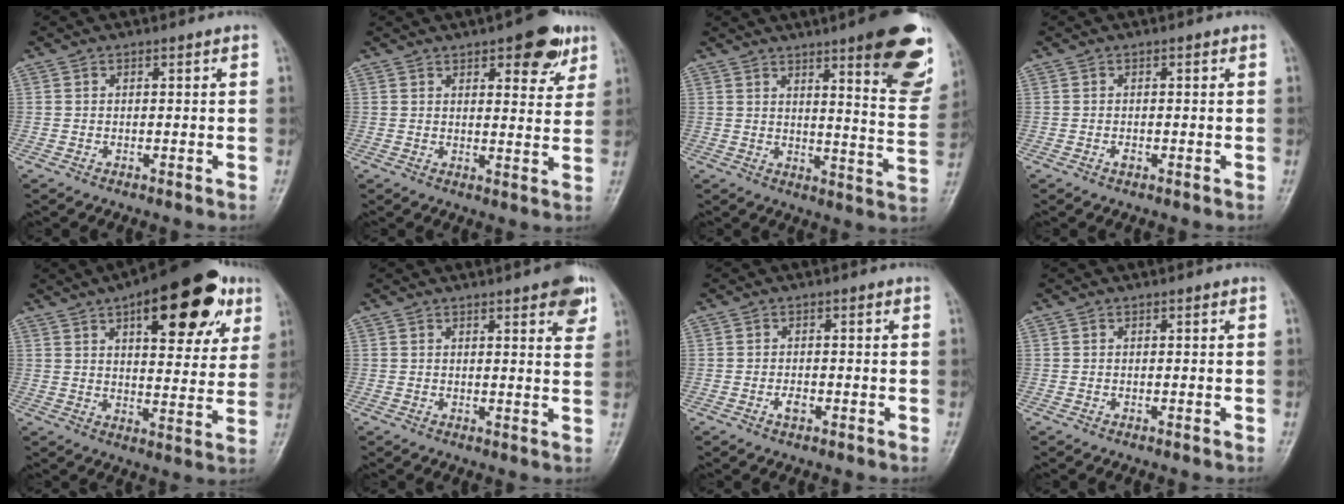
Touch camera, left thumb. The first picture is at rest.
{"total": 9.5, "force": [5.5, 3.9, 6.8], "torque": [-0.059, -0.023, 0.068]}
{"total": 18.9, "force": [10.4, 3.8, 15.3], "torque": [-0.157, -0.057, 0.136]}
{"total": 0.9, "force": [-0.3, 0.6, 0.6], "torque": [-0.008, 0.000, -0.006]}
{"total": 22.2, "force": [10.9, 9.3, 17.0], "torque": [-0.199, -0.017, 0.153]}
{"total": 7.0, "force": [3.9, 1.8, 5.5], "torque": [-0.055, -0.014, 0.044]}
{"total": 1.7, "force": [-0.7, 1.0, 1.2], "torque": [-0.019, 0.001, -0.015]}
{"total": 0.0}